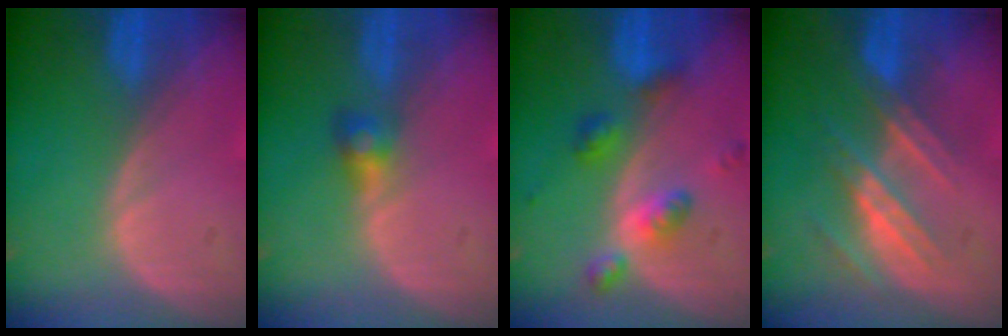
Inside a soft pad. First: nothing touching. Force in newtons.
{"total": 2.6, "press": 2.5, "slide": 0.2}
{"total": 5.7, "press": 5.6, "slide": 0.3}
{"total": 7.4, "press": 6.5, "slide": 3.5}